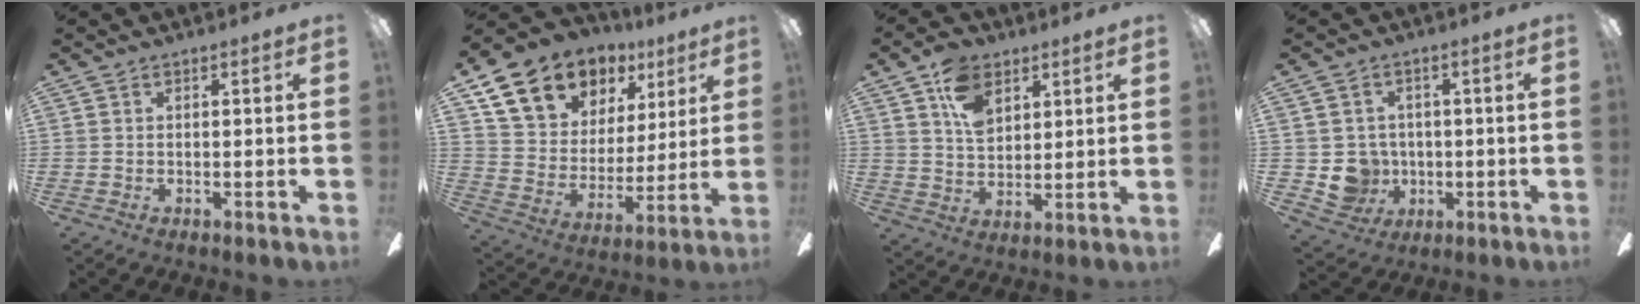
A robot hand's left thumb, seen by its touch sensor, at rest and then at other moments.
{"total": 14.8, "force": [10.3, 9.8, 4.1], "torque": [-0.088, -0.064, 0.194]}
{"total": 10.1, "force": [5.3, 6.7, 5.3], "torque": [-0.096, -0.003, 0.101]}
{"total": 7.1, "force": [0.2, 7.0, 1.2], "torque": [-0.046, -0.005, 0.012]}